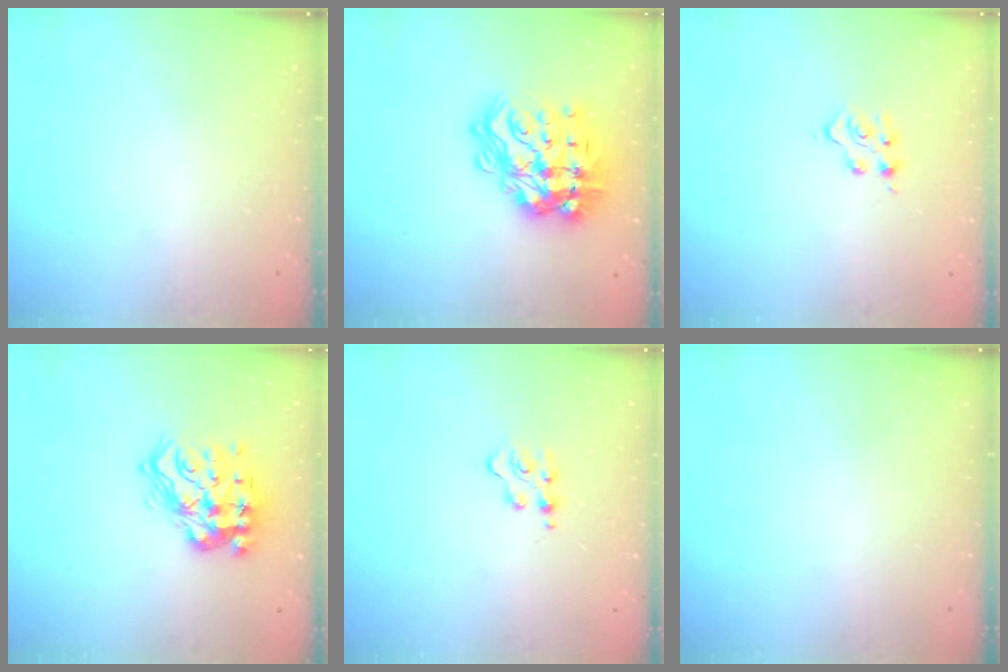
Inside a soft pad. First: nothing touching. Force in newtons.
{"total": 22.3, "press": 22.2, "slide": 1.4}
{"total": 4.2, "press": 4.2, "slide": 0.5}
{"total": 16.8, "press": 16.8, "slide": 1.0}
{"total": 4.3, "press": 4.3, "slide": 0.5}
{"total": 0.0}